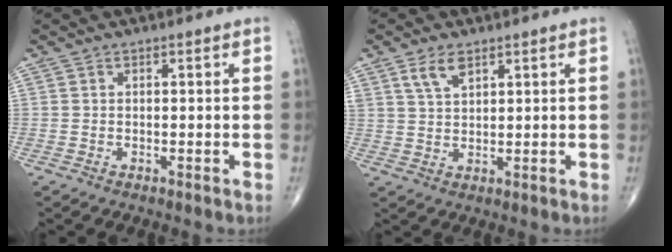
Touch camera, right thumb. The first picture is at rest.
{"total": 4.4, "force": [2.7, 2.1, 2.9], "torque": [-0.050, -0.010, 0.055]}